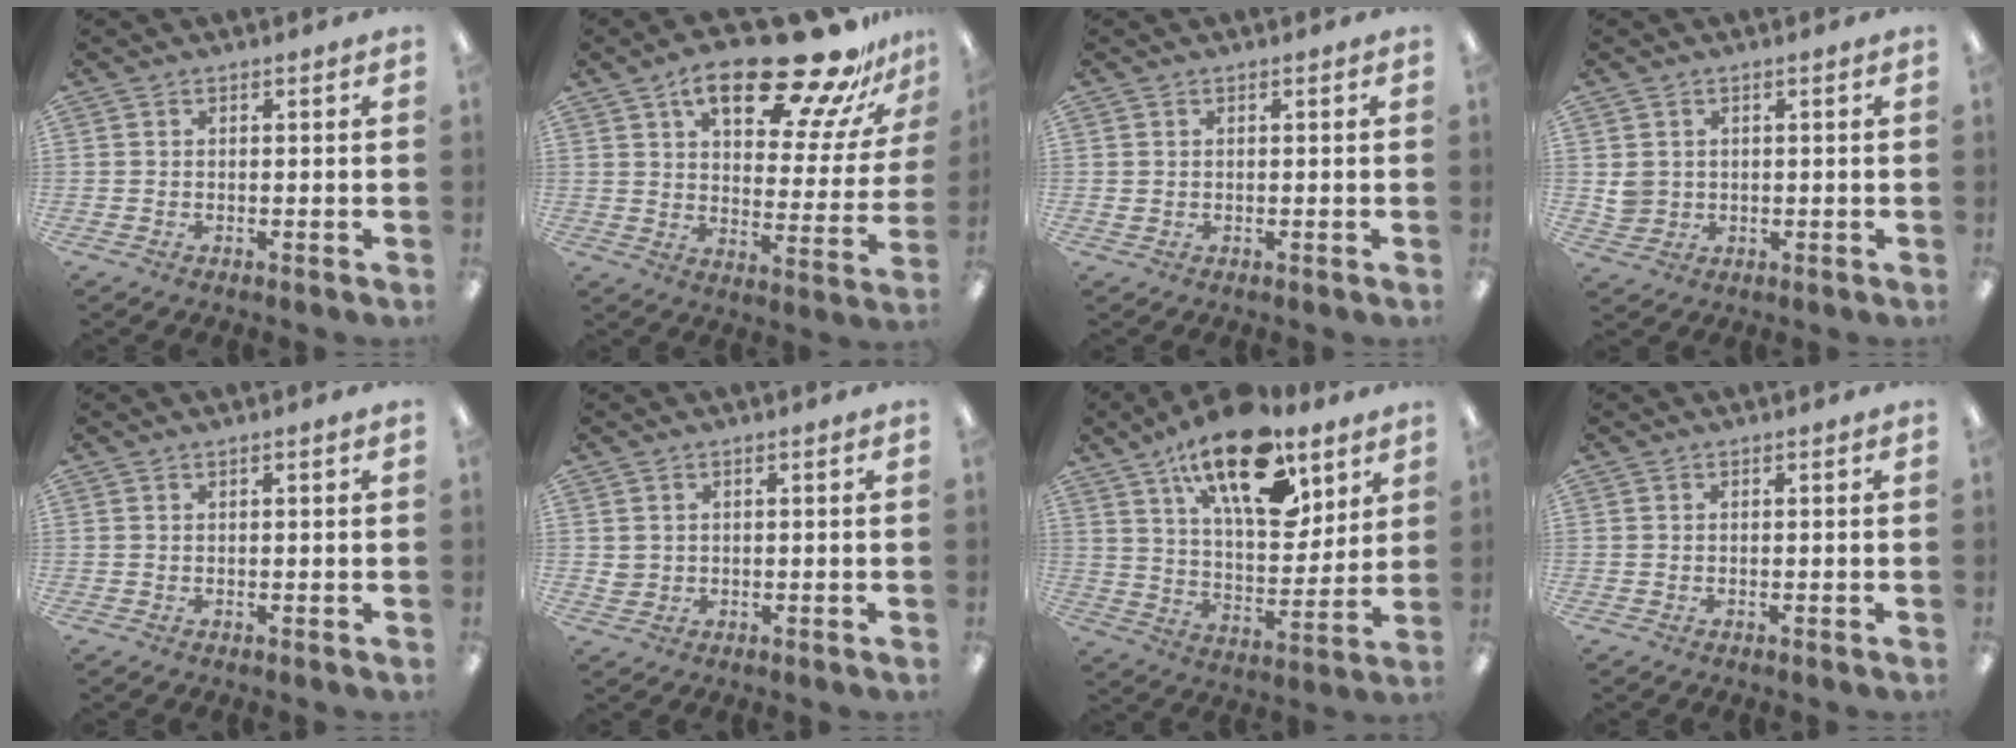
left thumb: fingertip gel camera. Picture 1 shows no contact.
{"total": 23.8, "force": [16.8, 7.8, 14.9], "torque": [-0.214, -0.109, 0.272]}
{"total": 0.8, "force": [0.2, 0.8, 0.2], "torque": [-0.003, 0.005, 0.003]}
{"total": 3.6, "force": [0.7, 3.5, 0.6], "torque": [-0.010, 0.003, 0.013]}
{"total": 0.6, "force": [0.3, 0.2, 0.5], "torque": [-0.010, 0.002, 0.005]}
{"total": 2.1, "force": [0.7, 1.9, 0.3], "torque": [-0.008, 0.003, 0.012]}
{"total": 21.2, "force": [13.3, 9.4, 13.5], "torque": [-0.214, -0.066, 0.224]}
{"total": 0.0}